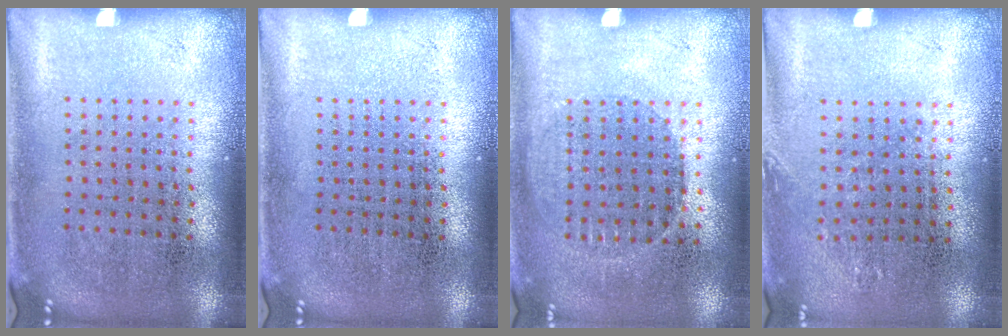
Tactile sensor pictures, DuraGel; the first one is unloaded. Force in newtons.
{"total": 0.0}
{"total": 1.0, "press": 0.8, "slide": 0.5}
{"total": 0.8, "press": 0.8, "slide": 0.1}